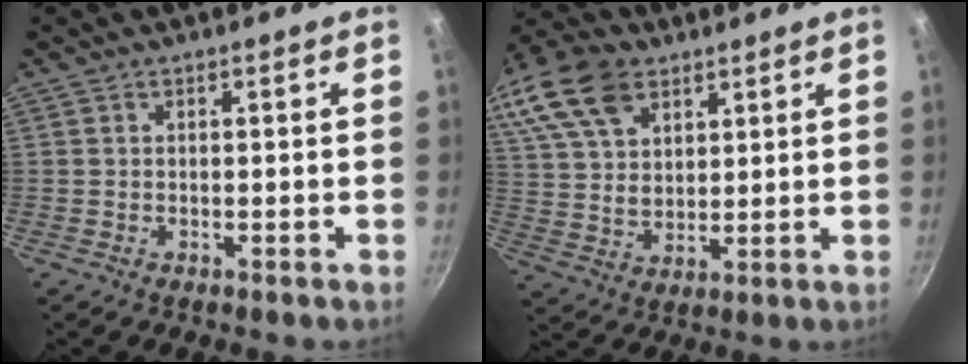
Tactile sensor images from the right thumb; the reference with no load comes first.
{"total": 22.5, "force": [11.9, 14.4, 12.5], "torque": [-0.277, 0.019, 0.224]}